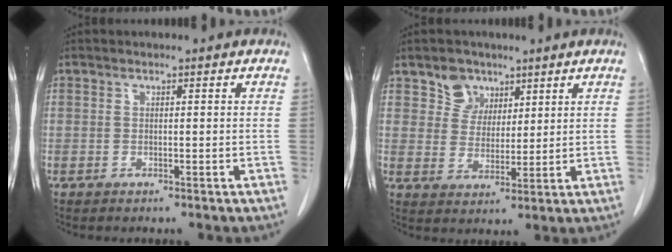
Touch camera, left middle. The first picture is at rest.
{"total": 5.0, "force": [3.3, 3.7, 0.7], "torque": [-0.014, 0.005, 0.063]}